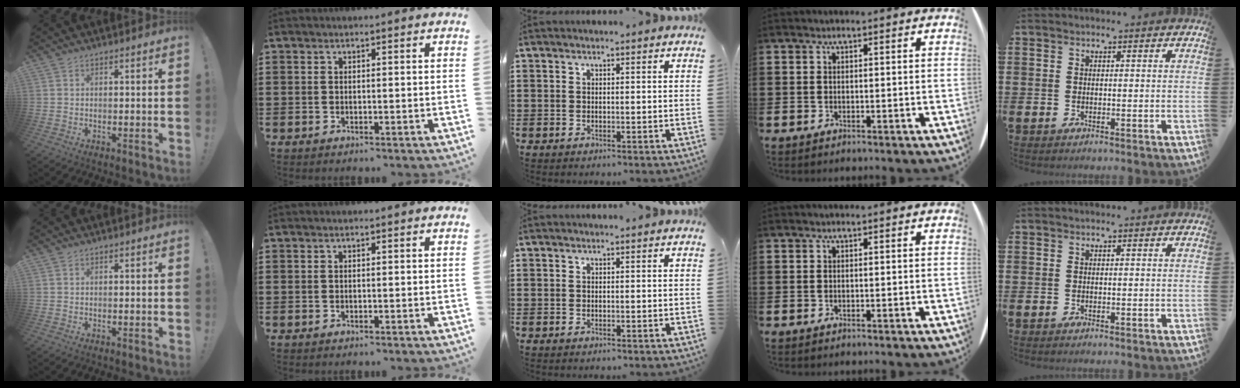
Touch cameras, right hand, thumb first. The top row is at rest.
{}